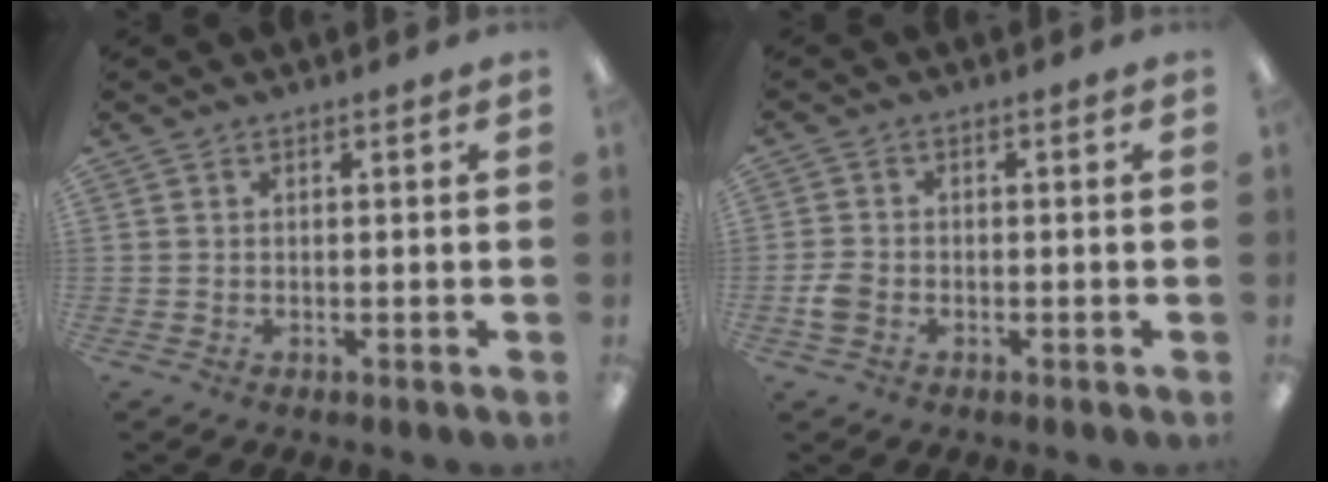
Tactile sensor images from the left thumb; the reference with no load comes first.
{"total": 3.3, "force": [-1.2, 2.4, 1.9], "torque": [-0.037, 0.006, -0.023]}